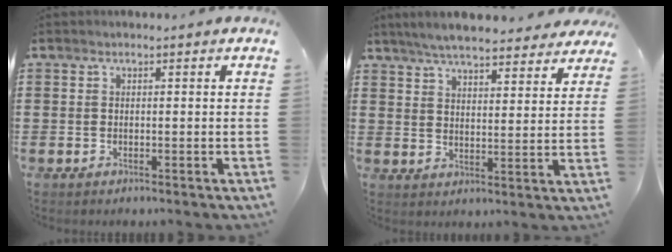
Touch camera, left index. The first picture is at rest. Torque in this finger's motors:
{"motor_torque": [1.35, -0.79, 0.70, 0.21]}